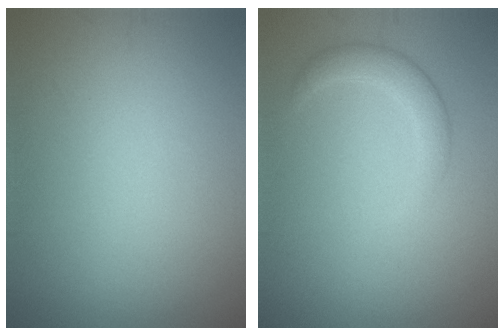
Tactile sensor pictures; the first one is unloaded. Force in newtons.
{"total": 2.2, "press": 2.2, "slide": 0.1}